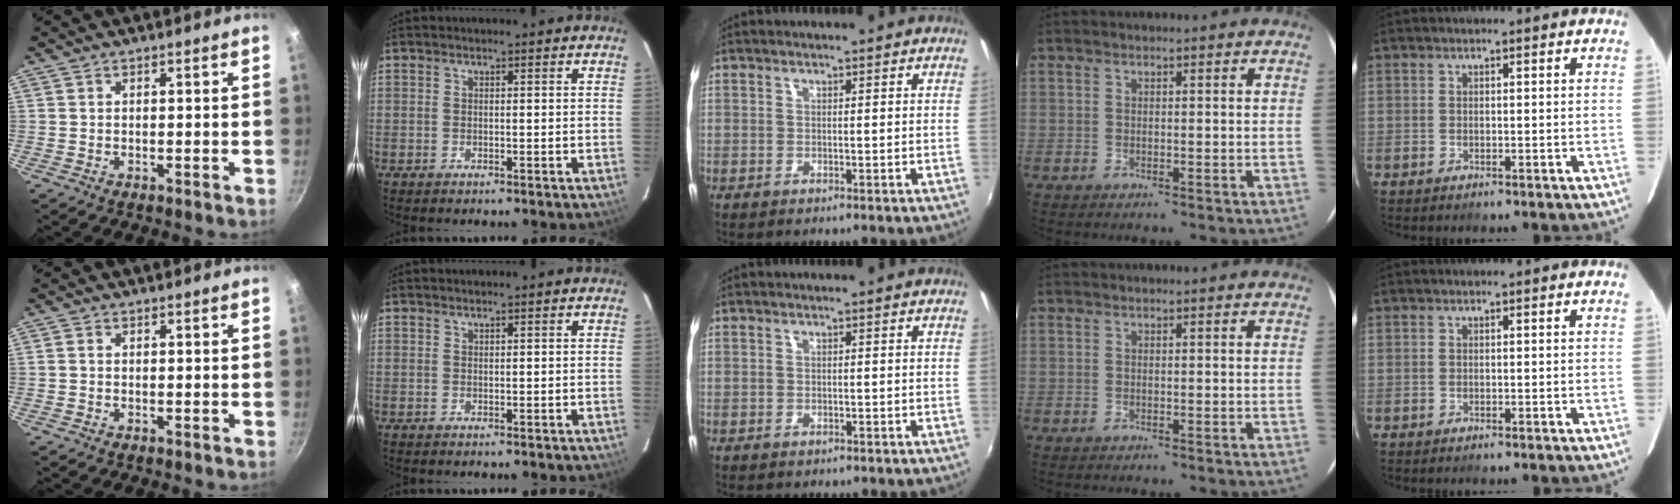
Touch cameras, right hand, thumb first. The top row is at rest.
{"thumb": {"total": 0.6, "force": [-0.1, 0.5, 0.3], "torque": [-0.006, 0.004, -0.003]}, "middle": {"total": 0.6, "force": [-0.4, 0.4, 0.1], "torque": [-0.004, -0.003, -0.008]}}